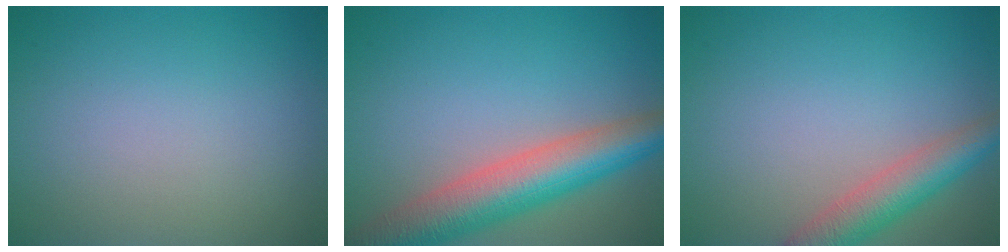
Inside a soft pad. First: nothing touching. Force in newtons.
{"total": 8.1, "press": 8.1, "slide": 0.6}
{"total": 4.3, "press": 4.3, "slide": 0.4}